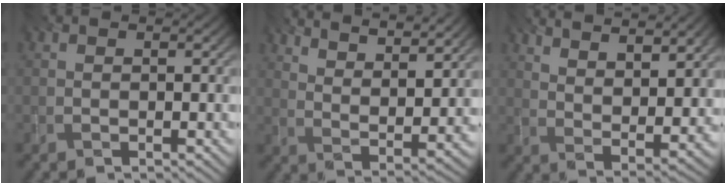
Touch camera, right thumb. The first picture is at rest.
{"total": 11.7, "force": [9.0, 2.8, 6.9], "torque": [-0.118, -0.009, 0.121]}
{"total": 11.5, "force": [8.0, 3.4, 7.5], "torque": [-0.128, 0.002, 0.112]}